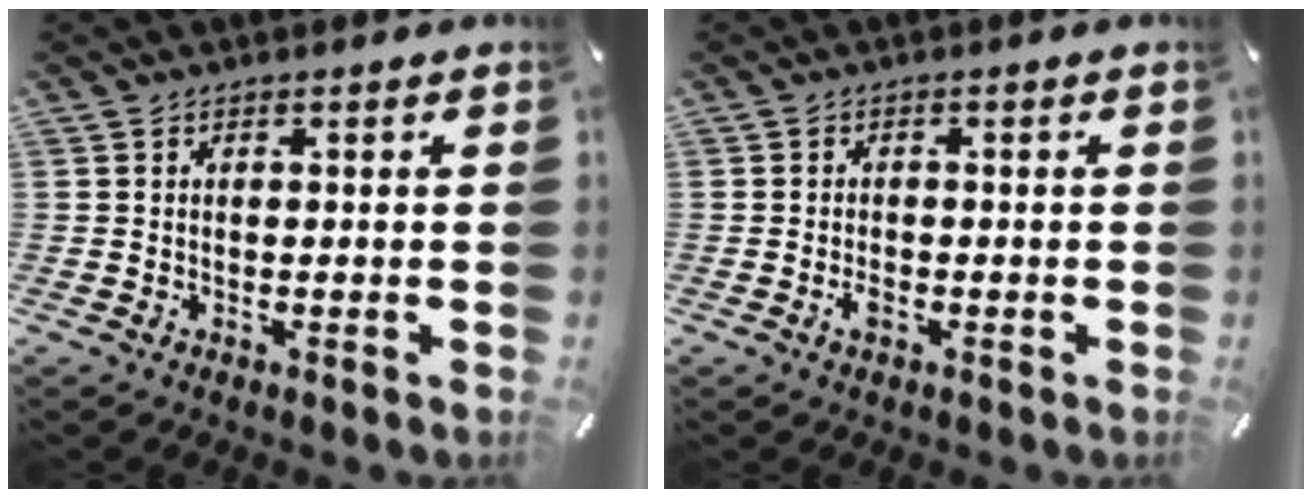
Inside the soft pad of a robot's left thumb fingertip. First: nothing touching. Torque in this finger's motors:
{"motor_torque": [0.02, 0.48, 0.02, -0.01, 0.00]}